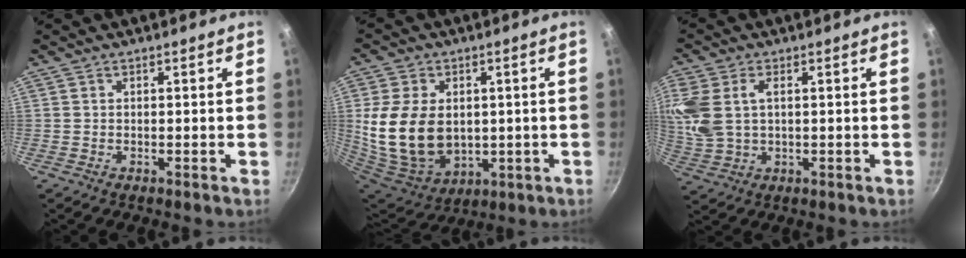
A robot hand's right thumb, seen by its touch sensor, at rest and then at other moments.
{"total": 18.5, "force": [1.0, 13.3, 12.9], "torque": [-0.244, -0.019, 0.042]}
{"total": 10.9, "force": [2.6, 6.7, 8.2], "torque": [-0.178, 0.006, 0.054]}